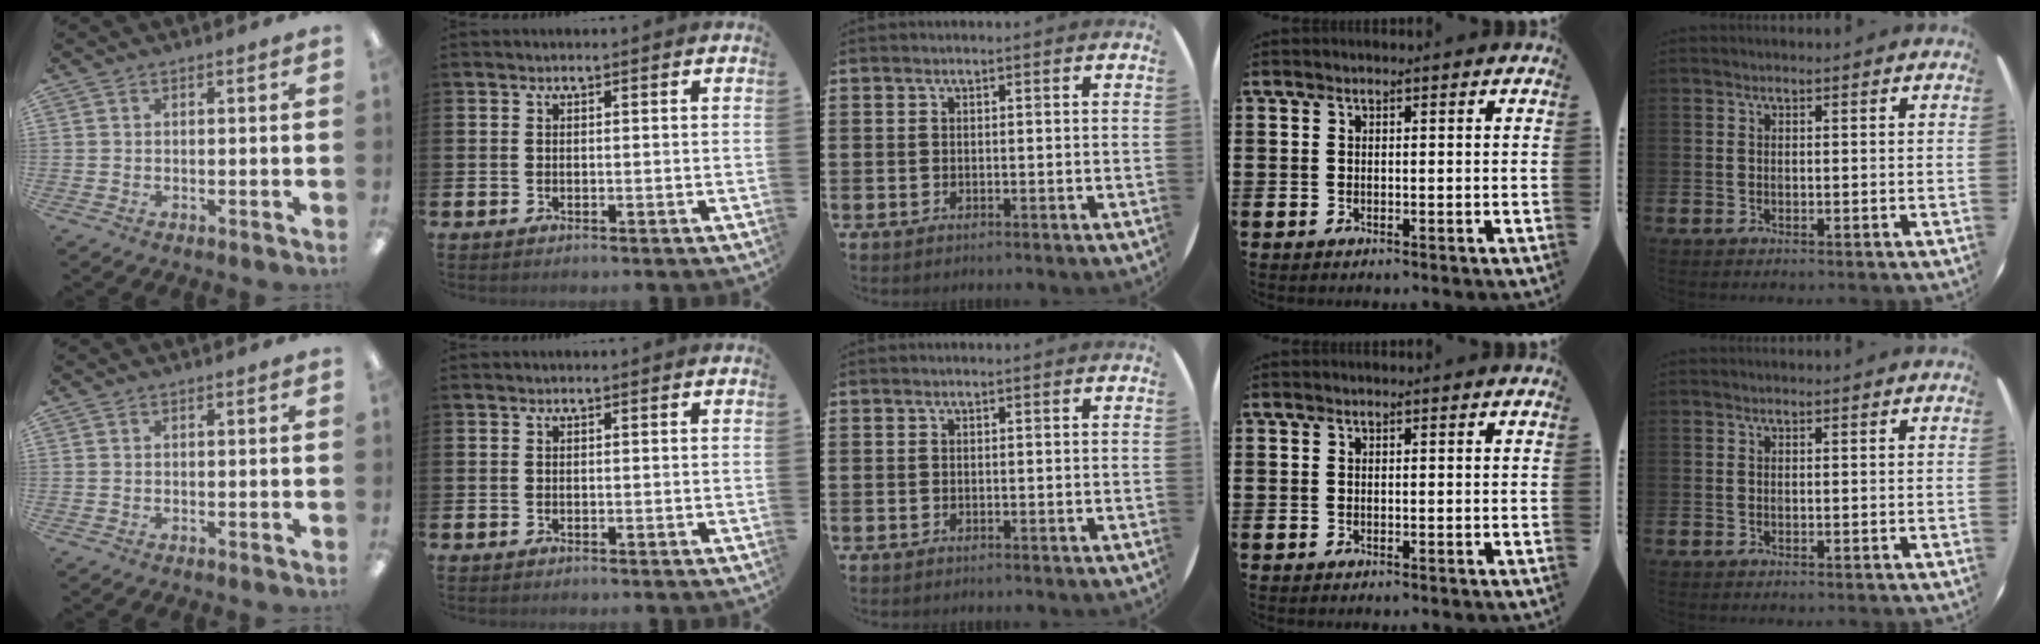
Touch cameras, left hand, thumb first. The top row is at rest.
{}